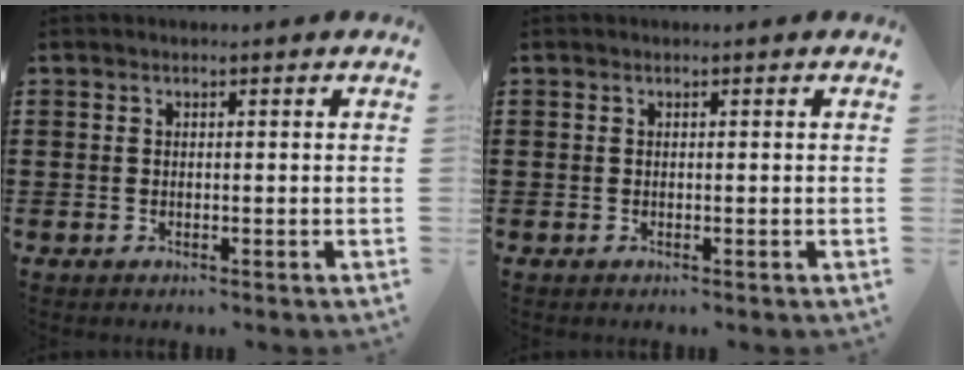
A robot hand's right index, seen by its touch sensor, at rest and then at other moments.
{"total": 0.0}